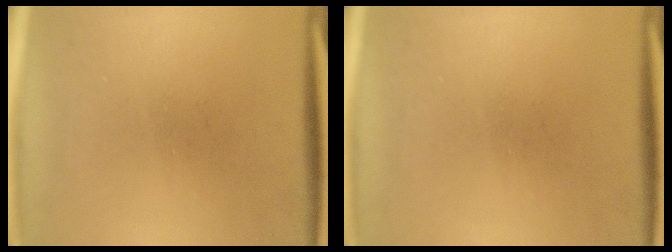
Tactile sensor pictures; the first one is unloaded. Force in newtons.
{"total": 0.0}